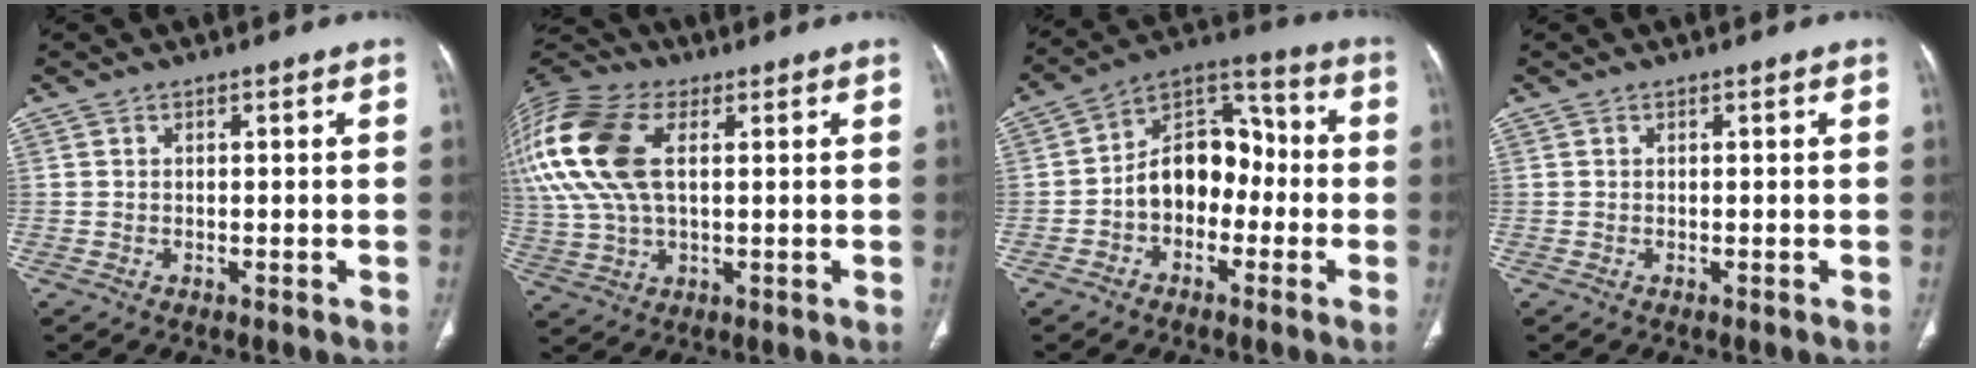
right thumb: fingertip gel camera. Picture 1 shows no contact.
{"total": 23.0, "force": [5.8, 13.2, 17.9], "torque": [-0.443, 0.023, 0.104]}
{"total": 12.8, "force": [-2.3, 9.3, 8.5], "torque": [-0.100, 0.051, -0.052]}
{"total": 0.0}